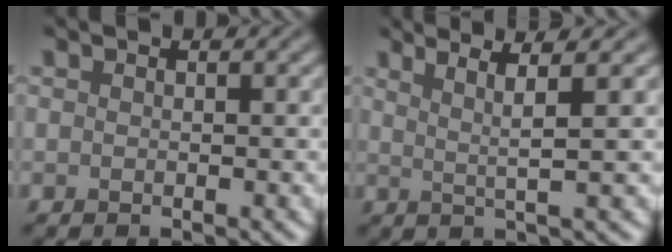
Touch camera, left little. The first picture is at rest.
{"total": 3.2, "force": [1.7, 0.4, 2.7], "torque": [-0.050, 0.002, 0.027]}